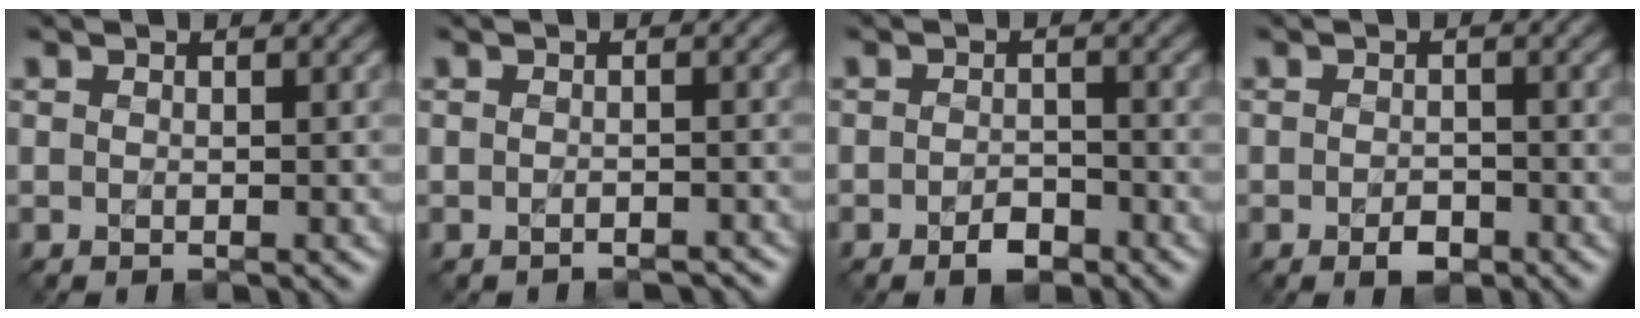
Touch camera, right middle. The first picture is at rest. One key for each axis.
{"total": 1.6, "fx": -1.5, "fy": 0.3, "fz": 0.3, "tx": -0.001, "ty": 0.001, "tz": -0.019}
{"total": 2.2, "fx": -1.4, "fy": 1.1, "fz": 1.4, "tx": -0.022, "ty": 0.002, "tz": -0.025}
{"total": 1.8, "fx": -1.0, "fy": 1.0, "fz": 1.2, "tx": -0.021, "ty": -0.001, "tz": -0.018}